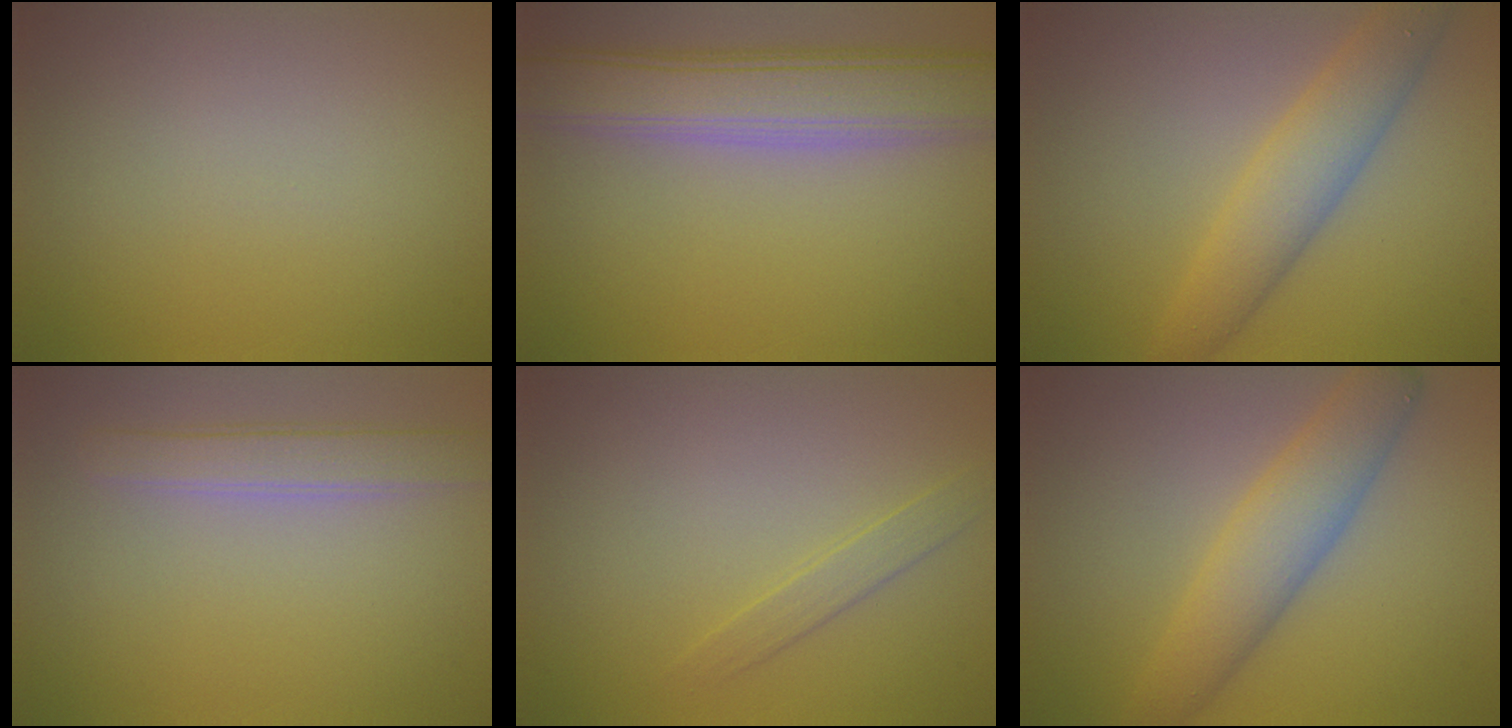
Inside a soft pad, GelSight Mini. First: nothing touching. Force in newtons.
{"total": 7.2, "press": 7.2, "slide": 0.6}
{"total": 4.6, "press": 4.6, "slide": 0.1}
{"total": 2.7, "press": 2.7, "slide": 0.5}
{"total": 1.3, "press": 1.3, "slide": 0.0}
{"total": 4.8, "press": 4.8, "slide": 0.1}